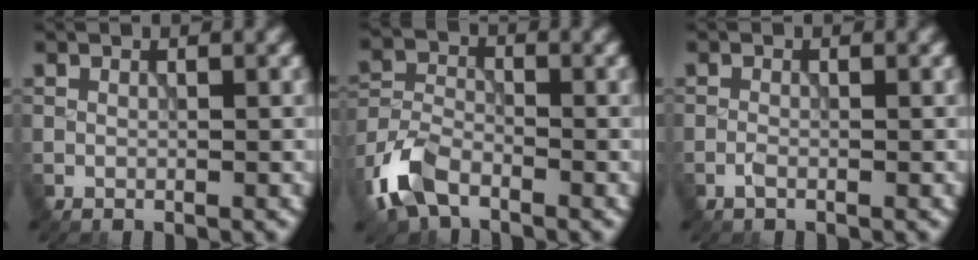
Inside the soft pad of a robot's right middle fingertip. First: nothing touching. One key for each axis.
{"total": 5.1, "fx": -3.4, "fy": 2.6, "fz": 2.9, "tx": -0.066, "ty": -0.003, "tz": -0.079}
{"total": 0.7, "fx": -0.5, "fy": 0.2, "fz": 0.4, "tx": -0.011, "ty": 0.000, "tz": -0.012}